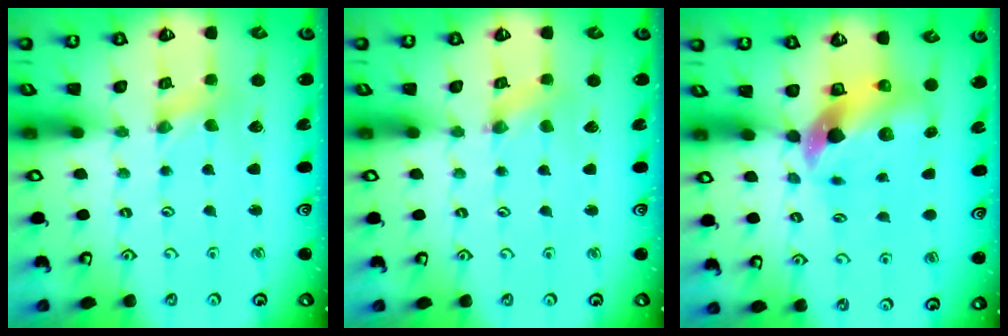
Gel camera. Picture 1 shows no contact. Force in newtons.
{"total": 1.1, "press": 1.1, "slide": 0.2}
{"total": 10.1, "press": 9.9, "slide": 1.6}